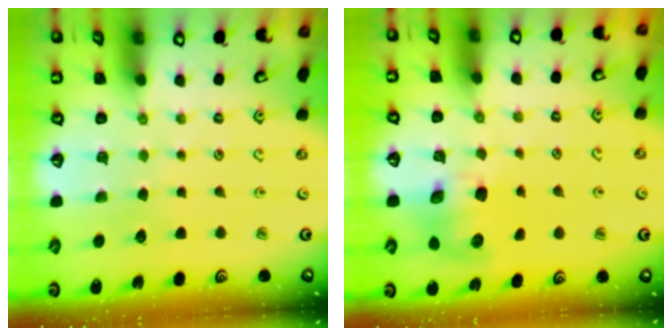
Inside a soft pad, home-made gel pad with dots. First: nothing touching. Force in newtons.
{"total": 8.1, "press": 8.0, "slide": 1.1}